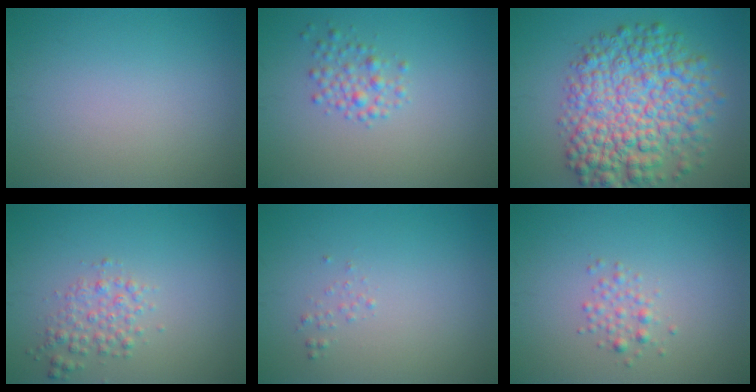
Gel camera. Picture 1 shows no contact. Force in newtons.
{"total": 1.9, "press": 1.9, "slide": 0.1}
{"total": 10.2, "press": 10.2, "slide": 0.2}
{"total": 2.2, "press": 2.2, "slide": 0.0}
{"total": 0.6, "press": 0.6, "slide": 0.1}
{"total": 1.4, "press": 1.4, "slide": 0.1}